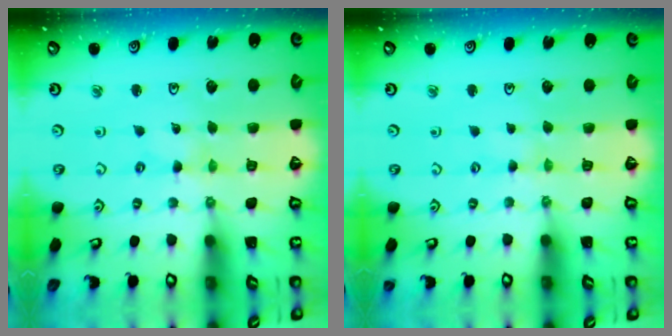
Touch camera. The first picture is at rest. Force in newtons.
{"total": 1.3, "press": 1.3, "slide": 0.3}